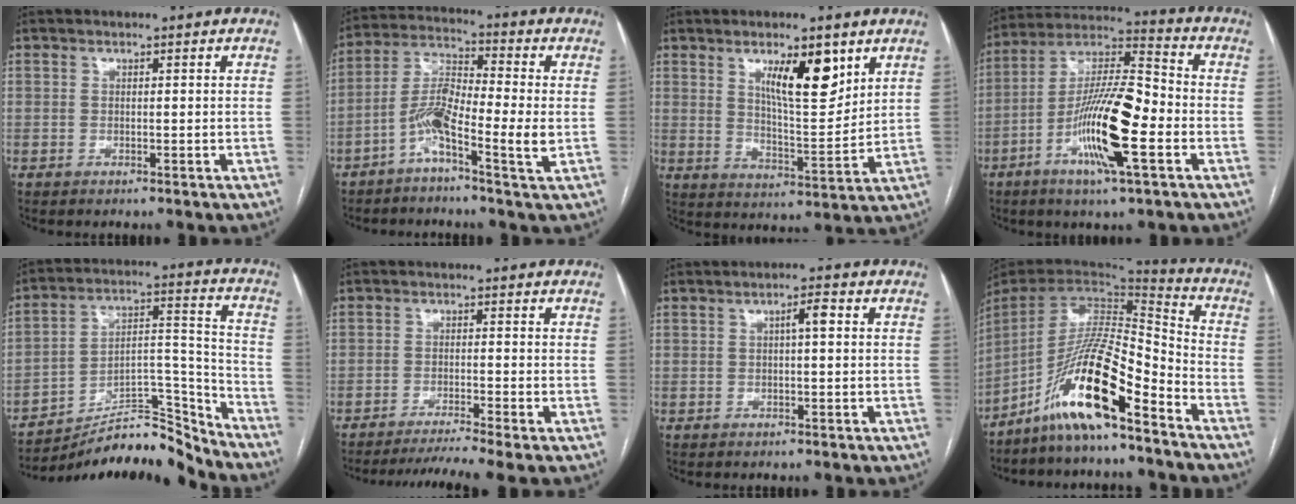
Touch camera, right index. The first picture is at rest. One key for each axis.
{"total": 9.1, "fx": -3.1, "fy": 0.8, "fz": 8.5, "tx": -0.174, "ty": 0.014, "tz": -0.068}
{"total": 10.0, "fx": 5.3, "fy": 2.5, "fz": 8.2, "tx": -0.135, "ty": -0.008, "tz": 0.091}
{"total": 16.0, "fx": -5.1, "fy": 1.3, "fz": 15.1, "tx": -0.292, "ty": -0.003, "tz": -0.096}
{"total": 14.6, "fx": -14.0, "fy": 1.9, "fz": 3.6, "tx": -0.050, "ty": 0.059, "tz": -0.233}
{"total": 6.8, "fx": -5.7, "fy": -1.9, "fz": 3.2, "tx": -0.049, "ty": -0.013, "tz": -0.094}
{"total": 2.3, "fx": 0.4, "fy": 0.3, "fz": 2.3, "tx": -0.036, "ty": 0.006, "tz": 0.005}
{"total": 15.3, "fx": -10.0, "fy": 1.8, "fz": 11.5, "tx": -0.218, "ty": 0.005, "tz": -0.182}